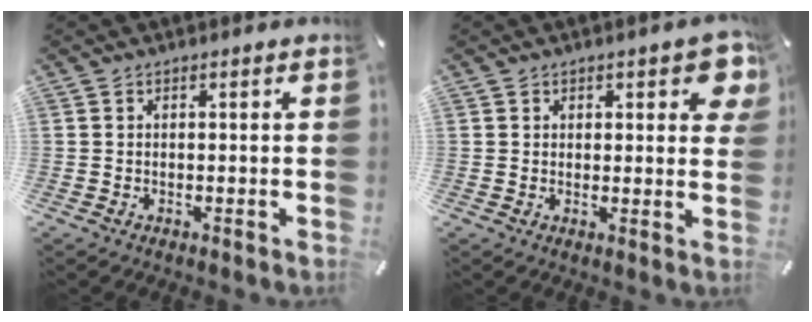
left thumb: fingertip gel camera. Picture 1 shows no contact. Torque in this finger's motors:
{"motor_torque": [0.00, 0.18, 0.30, 0.11, 0.01]}